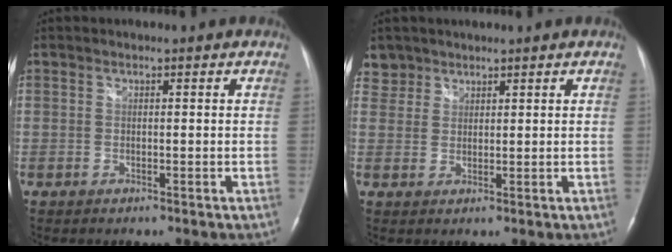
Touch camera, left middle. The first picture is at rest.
{"total": 3.2, "force": [2.4, 2.0, -0.6], "torque": [0.021, 0.007, 0.045]}